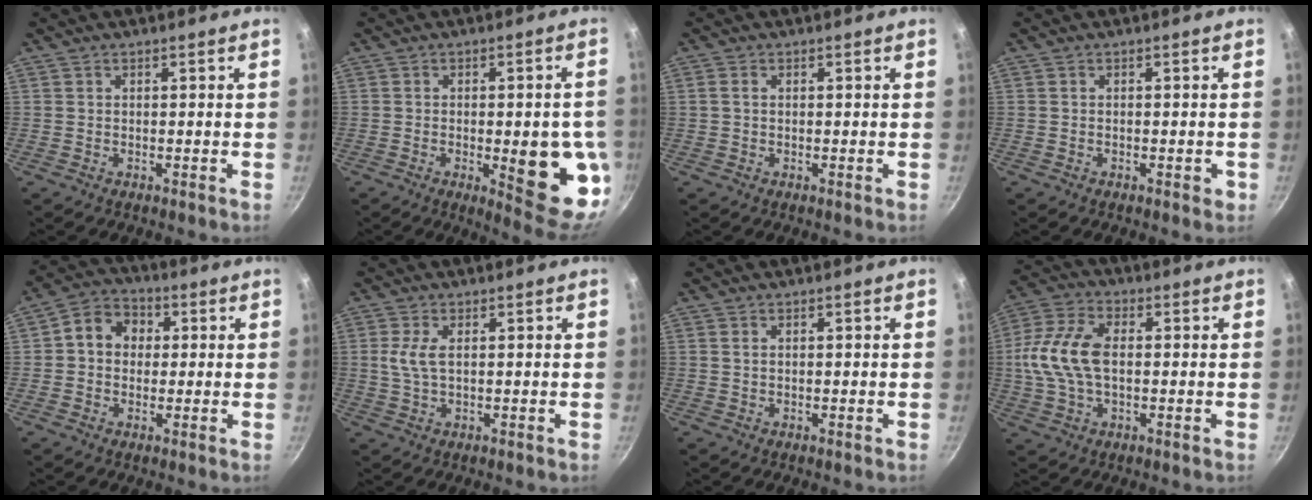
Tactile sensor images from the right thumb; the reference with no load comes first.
{"total": 14.5, "force": [-2.6, 4.3, 13.6], "torque": [-0.137, 0.000, -0.028]}
{"total": 1.1, "force": [0.1, 0.8, 0.8], "torque": [-0.014, 0.004, 0.001]}
{"total": 1.3, "force": [-0.5, 0.7, 0.9], "torque": [-0.011, 0.004, -0.007]}
{"total": 8.0, "force": [1.1, 6.8, 4.1], "torque": [-0.038, 0.018, -0.001]}
{"total": 3.8, "force": [0.7, 1.7, 3.3], "torque": [-0.073, 0.002, 0.014]}
{"total": 0.7, "force": [0.3, 0.4, 0.5], "torque": [-0.009, 0.001, 0.004]}
{"total": 12.6, "force": [0.3, 7.4, 10.2], "torque": [-0.203, 0.024, -0.007]}